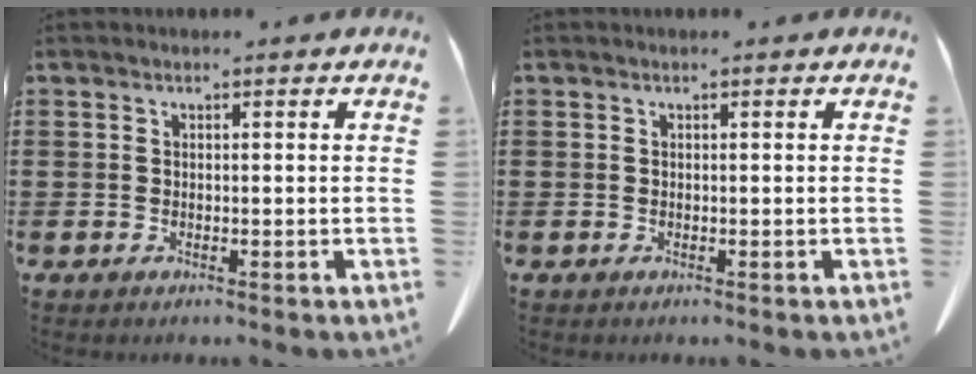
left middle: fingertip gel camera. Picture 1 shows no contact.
{"total": 0.0}